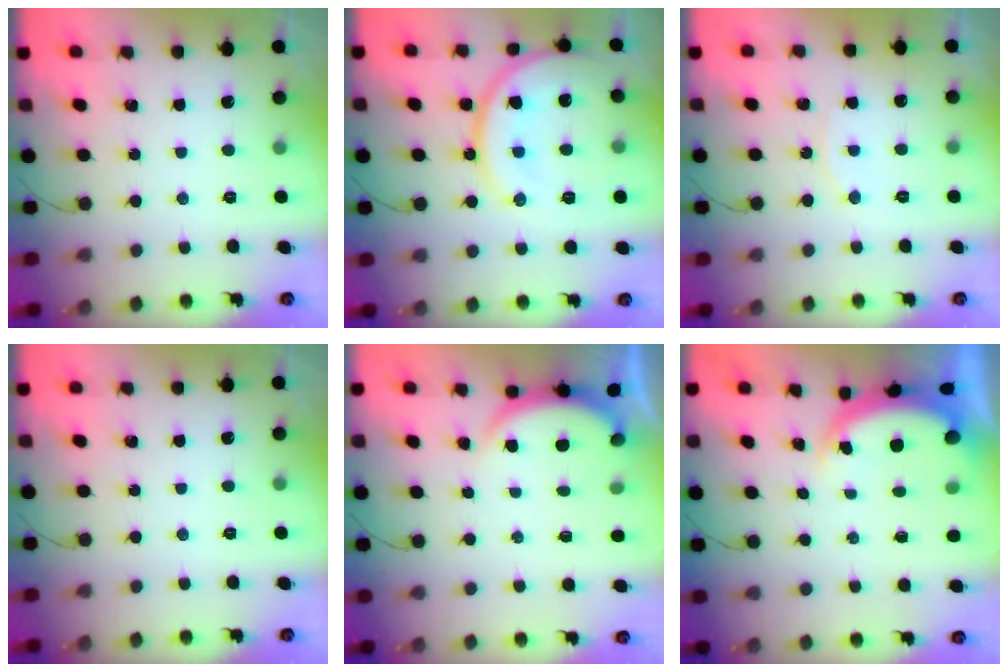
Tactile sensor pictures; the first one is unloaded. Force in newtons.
{"total": 17.0, "press": 17.0, "slide": 1.0}
{"total": 4.6, "press": 4.6, "slide": 0.0}
{"total": 0.0}
{"total": 2.8, "press": 2.8, "slide": 0.6}
{"total": 5.5, "press": 5.5, "slide": 0.4}